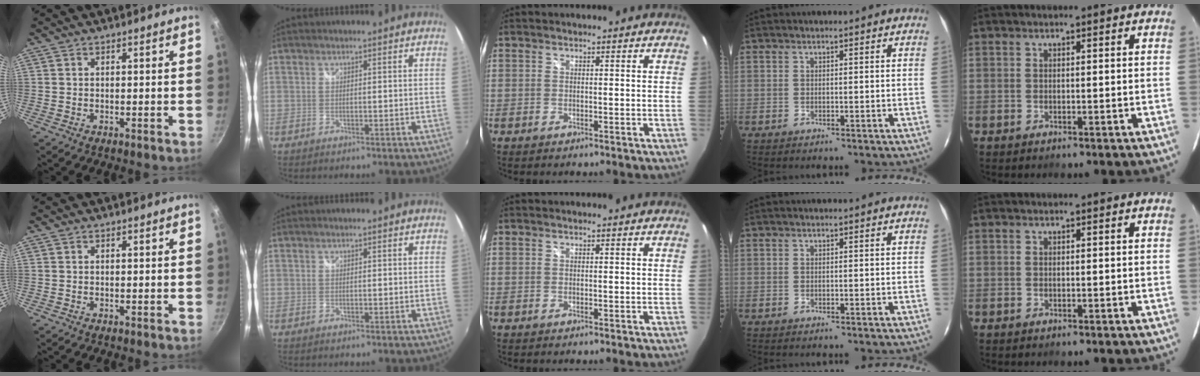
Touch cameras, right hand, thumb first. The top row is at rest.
{}